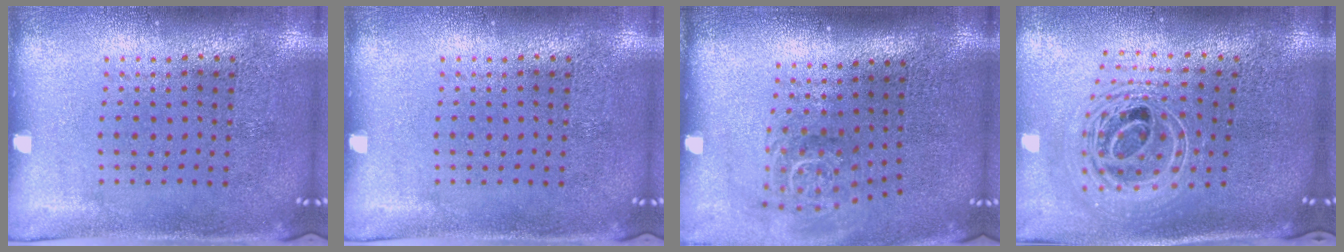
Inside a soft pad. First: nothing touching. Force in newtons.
{"total": 0.0}
{"total": 1.8, "press": 1.2, "slide": 1.3}
{"total": 2.5, "press": 1.8, "slide": 1.6}